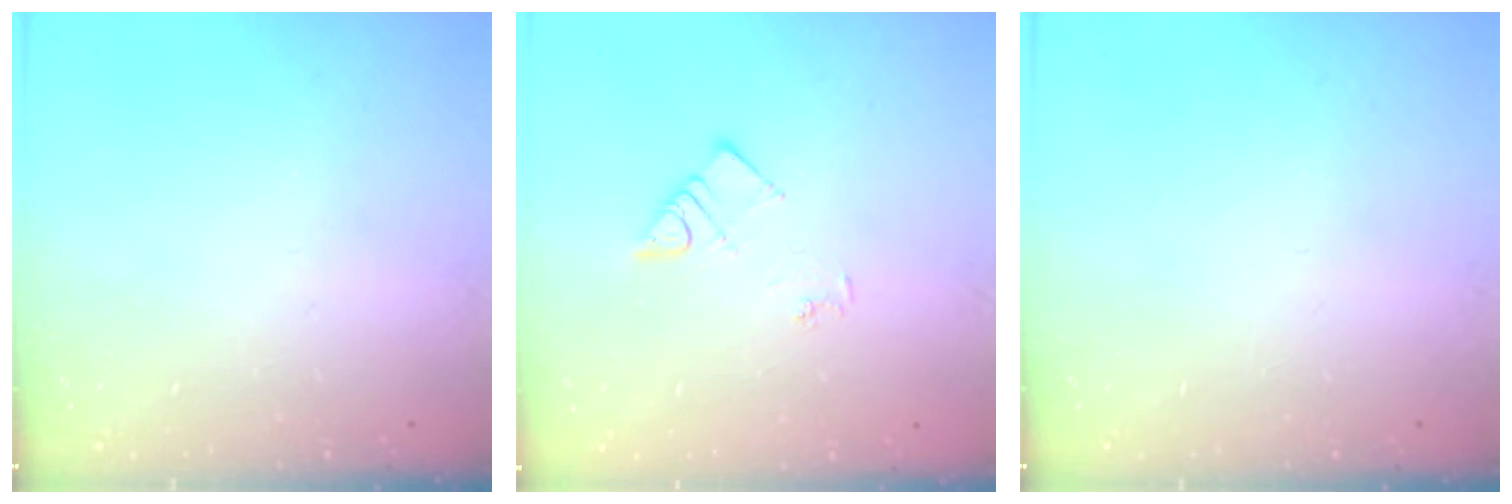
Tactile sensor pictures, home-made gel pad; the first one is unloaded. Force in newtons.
{"total": 3.8, "press": 3.7, "slide": 0.6}
{"total": 0.0}